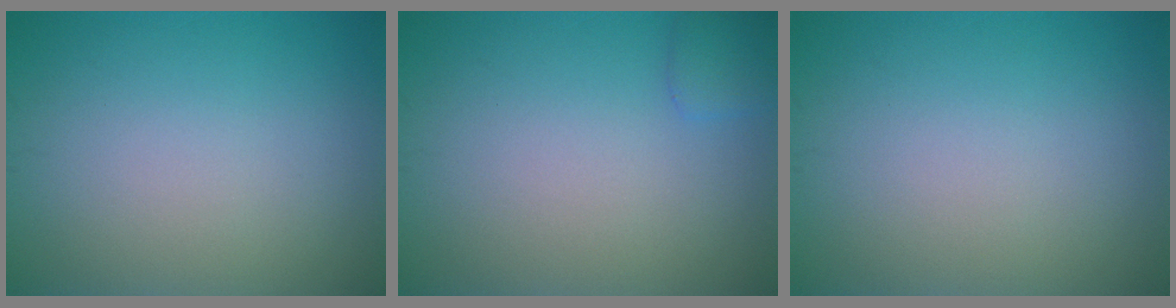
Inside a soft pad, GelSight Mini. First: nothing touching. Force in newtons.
{"total": 1.3, "press": 1.3, "slide": 0.1}
{"total": 0.0}